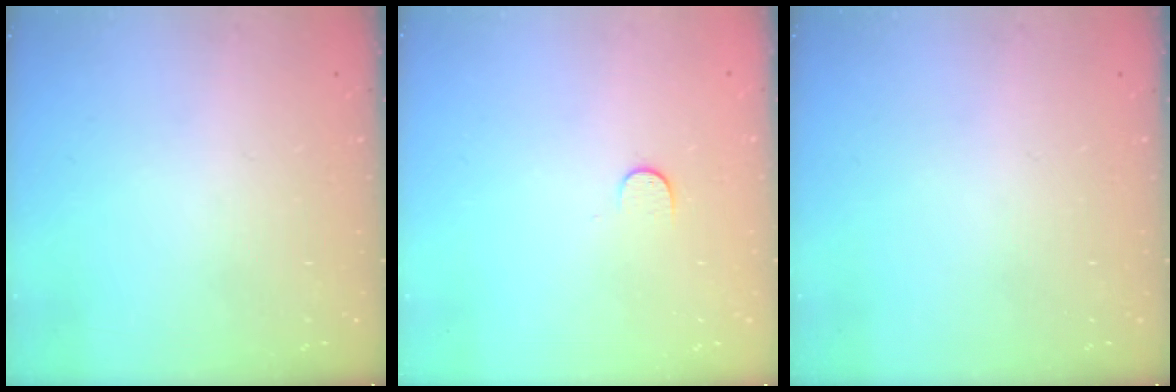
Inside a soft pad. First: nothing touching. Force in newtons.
{"total": 5.0, "press": 5.0, "slide": 0.5}
{"total": 0.0}